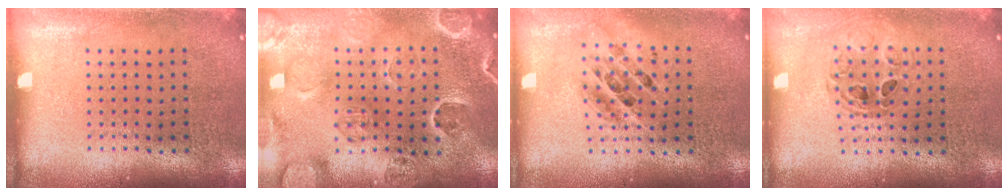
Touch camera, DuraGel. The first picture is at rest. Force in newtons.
{"total": 2.8, "press": 2.7, "slide": 0.5}
{"total": 1.3, "press": 1.1, "slide": 0.6}
{"total": 0.8, "press": 0.8, "slide": 0.1}